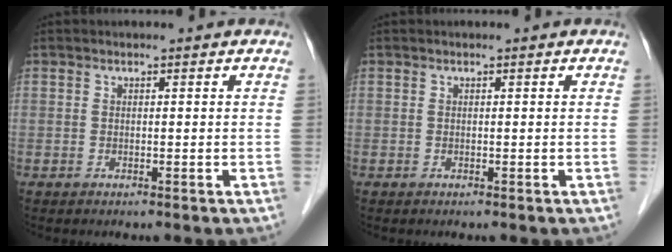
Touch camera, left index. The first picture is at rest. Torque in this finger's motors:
{"motor_torque": [-0.11, 0.06, 0.00, 0.00]}